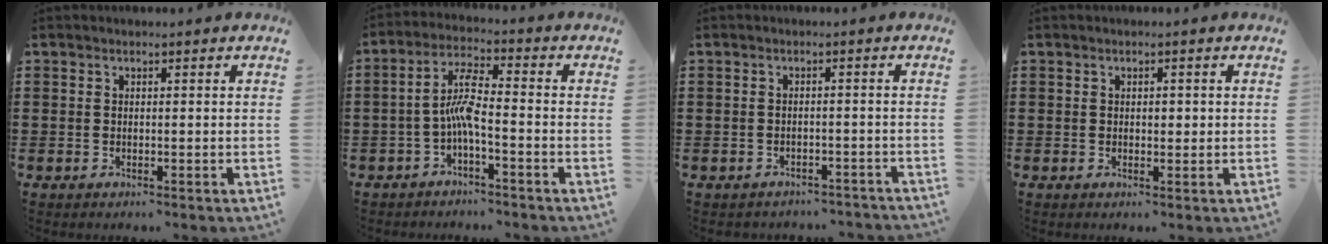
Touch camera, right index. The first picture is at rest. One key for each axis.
{"total": 6.0, "fx": -1.9, "fy": 1.4, "fz": 5.5, "tx": -0.114, "ty": 0.005, "tz": -0.040}
{"total": 1.8, "fx": -1.7, "fy": 0.4, "fz": 0.1, "tx": -0.009, "ty": 0.000, "tz": -0.037}
{"total": 1.1, "fx": 0.2, "fy": 0.7, "fz": 0.8, "tx": -0.016, "ty": 0.007, "tz": 0.002}